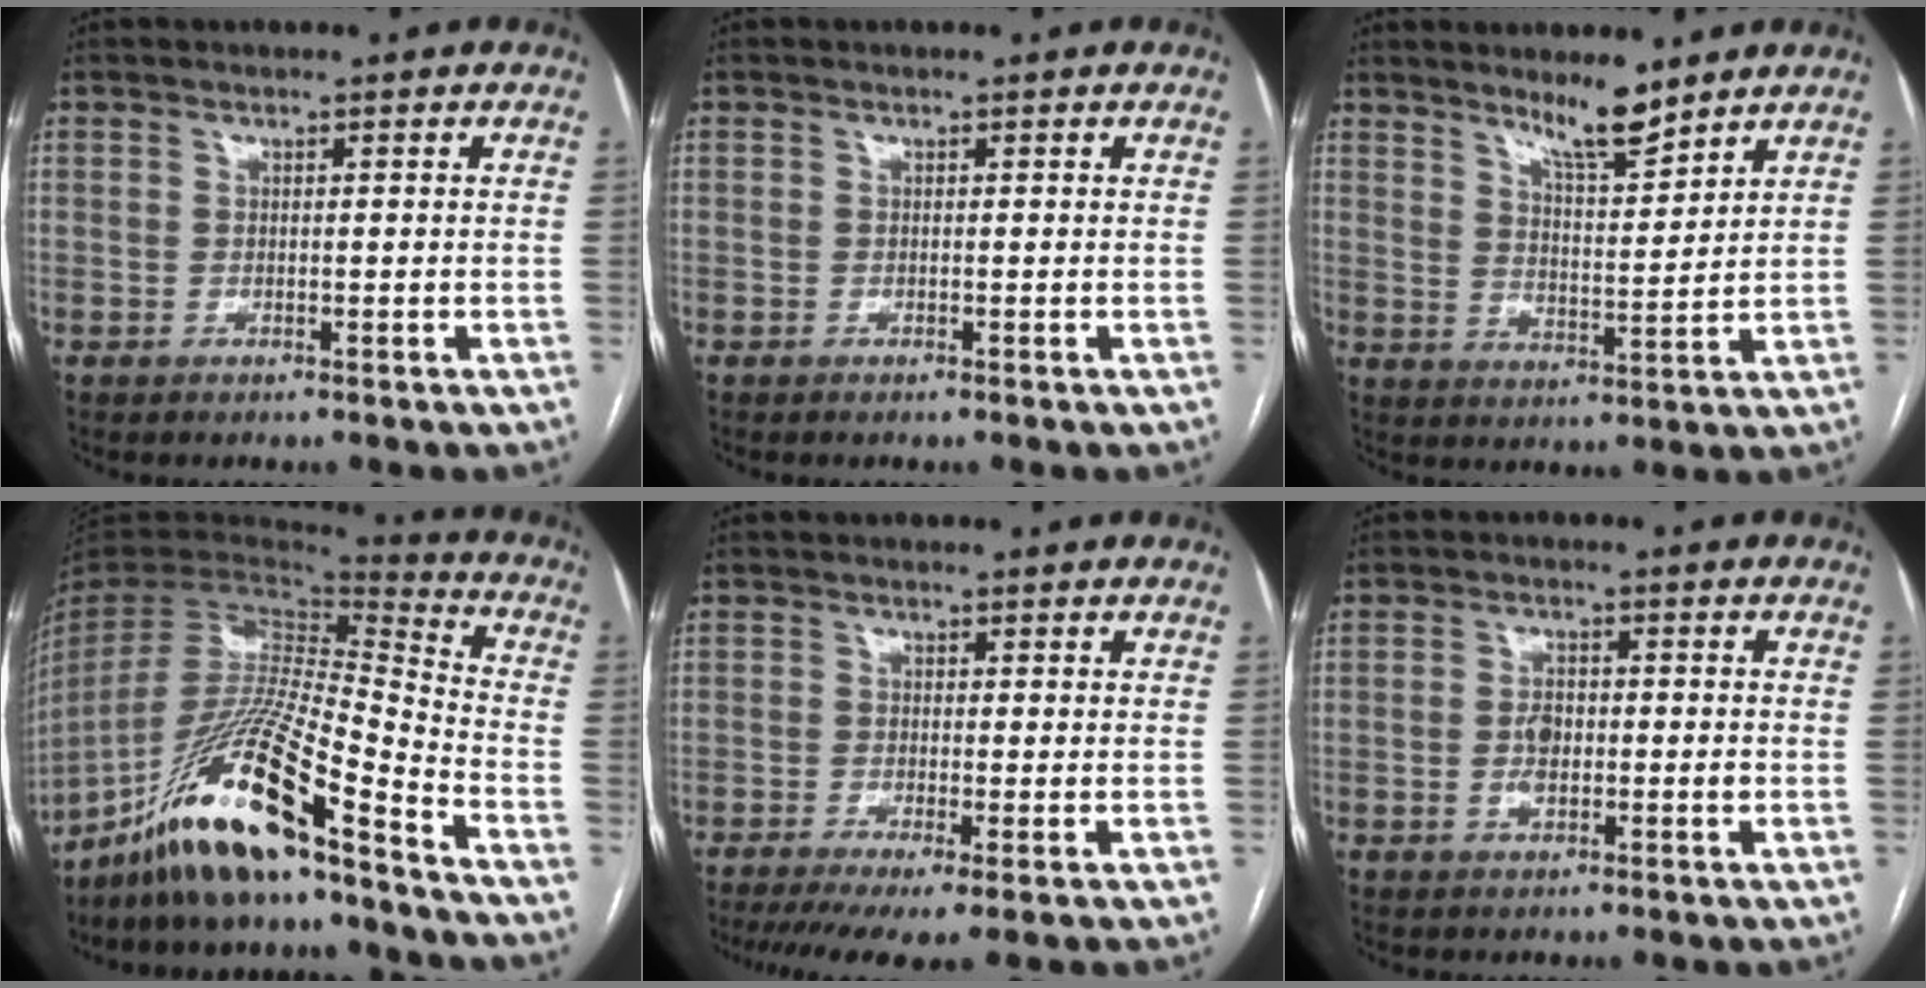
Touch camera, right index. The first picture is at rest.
{"total": 0.0}
{"total": 6.9, "force": [5.7, 0.7, 3.8], "torque": [-0.070, -0.013, 0.102]}
{"total": 19.1, "force": [-13.9, 0.7, 13.1], "torque": [-0.278, -0.026, -0.262]}
{"total": 6.4, "force": [-3.8, 0.9, 5.1], "torque": [-0.080, -0.011, -0.064]}
{"total": 3.4, "force": [-0.5, 1.7, 2.9], "torque": [-0.060, 0.002, -0.011]}